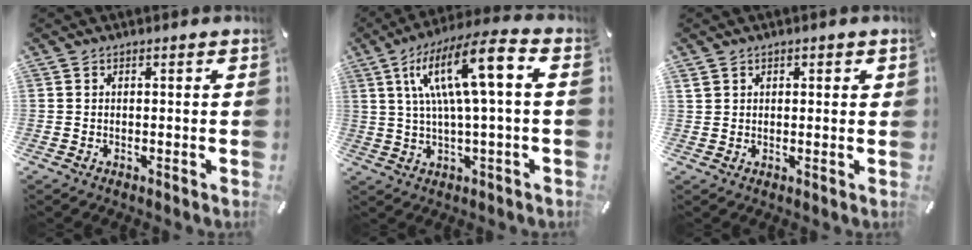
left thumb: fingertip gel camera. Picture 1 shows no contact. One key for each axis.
{"total": 15.9, "fx": 4.1, "fy": 3.9, "fz": 14.9, "tx": -0.282, "ty": 0.001, "tz": 0.062}
{"total": 2.0, "fx": 0.9, "fy": 1.6, "fz": 0.7, "tx": -0.006, "ty": -0.001, "tz": 0.015}